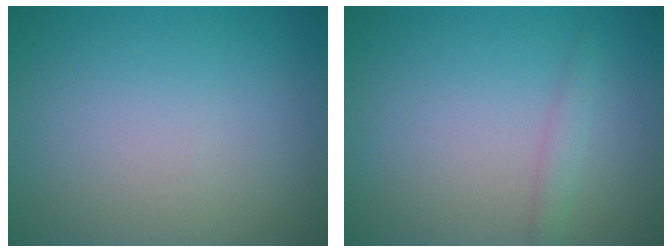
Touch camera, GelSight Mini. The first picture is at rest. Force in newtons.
{"total": 1.2, "press": 1.2, "slide": 0.0}